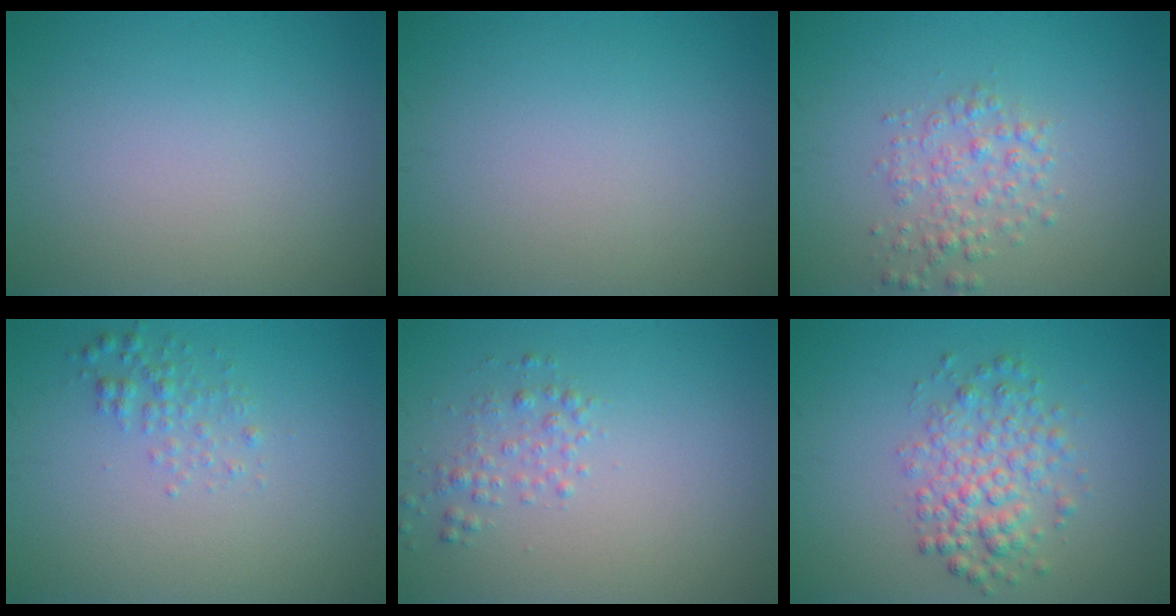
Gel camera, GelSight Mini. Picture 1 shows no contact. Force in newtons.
{"total": 0.0}
{"total": 2.5, "press": 2.5, "slide": 0.1}
{"total": 1.5, "press": 1.5, "slide": 0.0}
{"total": 1.6, "press": 1.6, "slide": 0.1}
{"total": 3.9, "press": 3.9, "slide": 0.1}